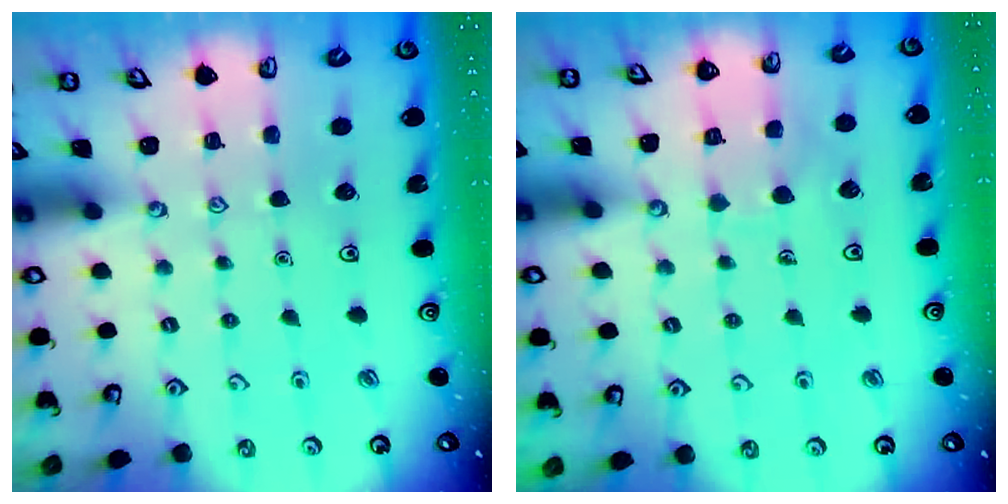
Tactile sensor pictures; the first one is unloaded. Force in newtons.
{"total": 6.4, "press": 6.4, "slide": 0.6}